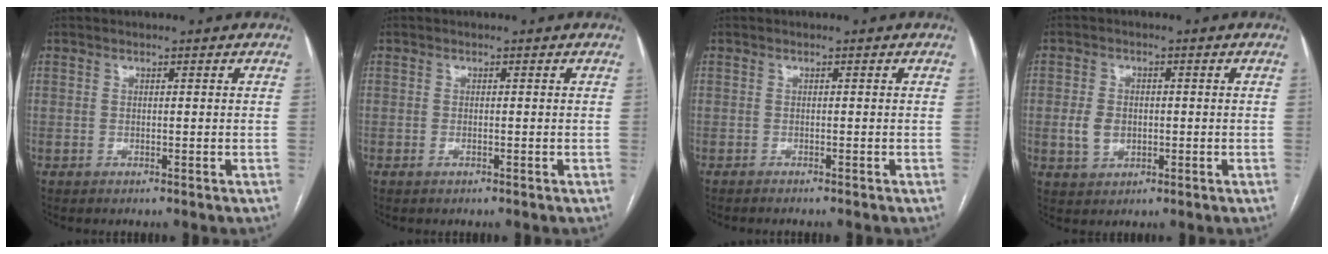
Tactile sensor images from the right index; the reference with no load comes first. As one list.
[{"total": 0.7, "force": [-0.3, 0.3, 0.6], "torque": [-0.014, -0.001, -0.004]}, {"total": 3.0, "force": [-2.7, 0.2, 1.3], "torque": [-0.017, -0.003, -0.033]}, {"total": 4.2, "force": [-0.4, 3.2, 2.7], "torque": [-0.056, 0.009, 0.000]}]